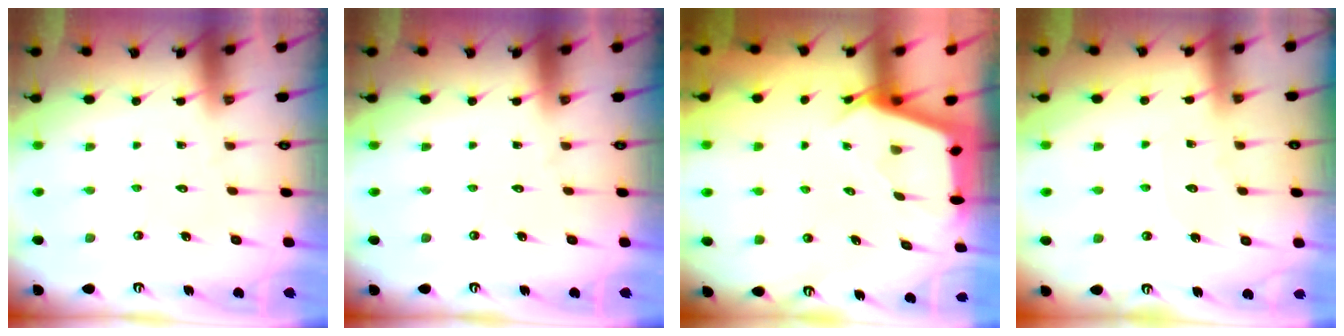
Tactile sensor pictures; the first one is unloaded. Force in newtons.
{"total": 0.0}
{"total": 2.9, "press": 2.9, "slide": 0.3}
{"total": 5.1, "press": 5.0, "slide": 0.6}